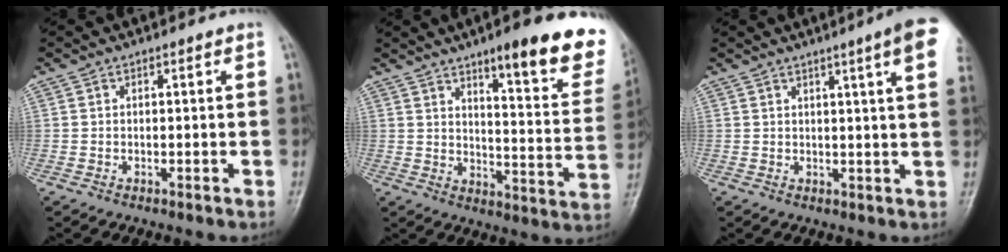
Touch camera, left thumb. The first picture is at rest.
{"total": 19.6, "force": [12.4, 4.3, 14.5], "torque": [-0.153, -0.063, 0.166]}
{"total": 9.2, "force": [4.7, 0.2, 7.9], "torque": [-0.094, -0.008, 0.045]}